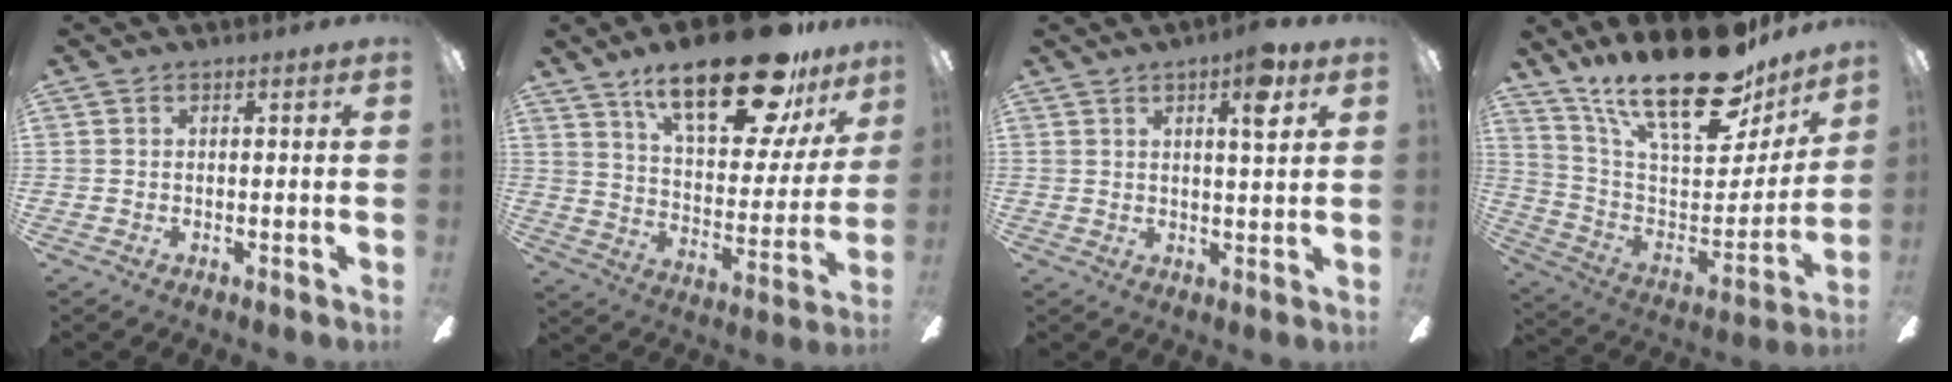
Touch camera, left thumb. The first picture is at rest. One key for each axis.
{"total": 25.8, "fx": 17.6, "fy": 9.3, "fz": 16.4, "tx": -0.251, "ty": -0.101, "tz": 0.291}
{"total": 6.4, "fx": 3.6, "fy": 1.2, "fz": 5.2, "tx": -0.079, "ty": -0.007, "tz": 0.051}
{"total": 24.9, "fx": 17.9, "fy": 8.9, "fz": 14.8, "tx": -0.224, "ty": -0.124, "tz": 0.304}